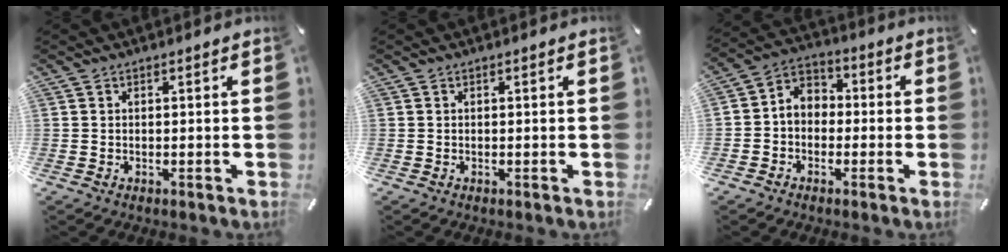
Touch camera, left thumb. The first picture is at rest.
{"total": 0.0}
{"total": 5.0, "force": [-1.9, 4.4, 1.4], "torque": [-0.046, 0.005, -0.044]}